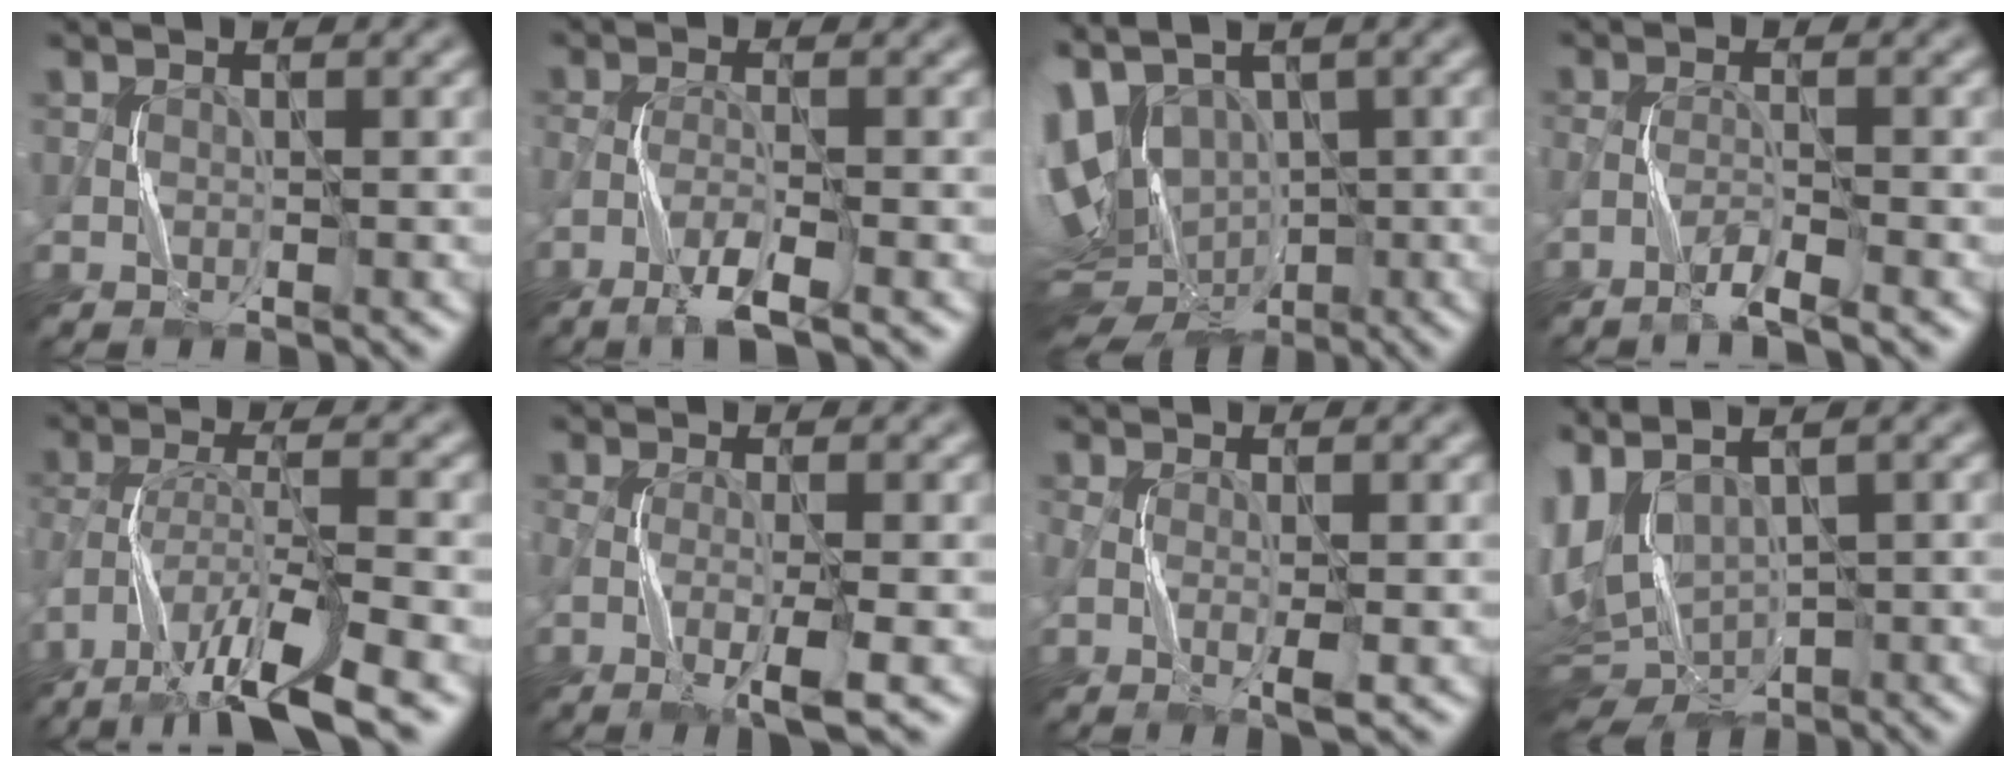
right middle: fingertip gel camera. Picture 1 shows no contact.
{"total": 3.6, "force": [-2.1, 0.5, 2.9], "torque": [-0.061, 0.003, -0.050]}
{"total": 11.7, "force": [-3.0, 8.1, 7.9], "torque": [-0.151, -0.001, -0.004]}
{"total": 2.5, "force": [-1.8, 0.1, 1.8], "torque": [-0.037, 0.004, -0.045]}
{"total": 10.5, "force": [-7.5, 2.3, 6.9], "torque": [-0.133, 0.000, -0.134]}
{"total": 4.3, "force": [-1.4, 0.9, 3.9], "torque": [-0.077, -0.008, -0.028]}
{"total": 2.6, "force": [-0.4, 0.8, 2.5], "torque": [-0.058, -0.007, -0.008]}
{"total": 9.4, "force": [1.0, 5.1, 7.9], "torque": [-0.177, -0.007, 0.051]}